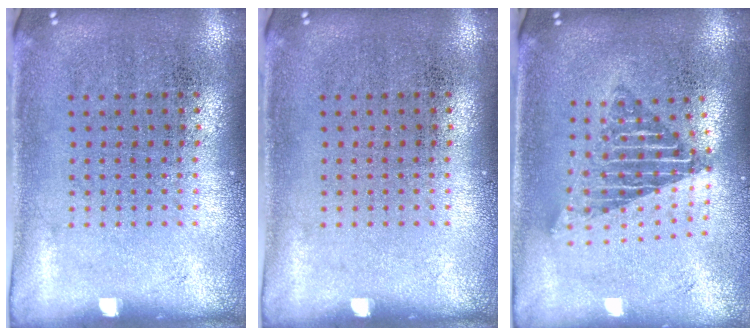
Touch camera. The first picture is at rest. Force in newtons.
{"total": 0.0}
{"total": 1.7, "press": 1.4, "slide": 1.0}